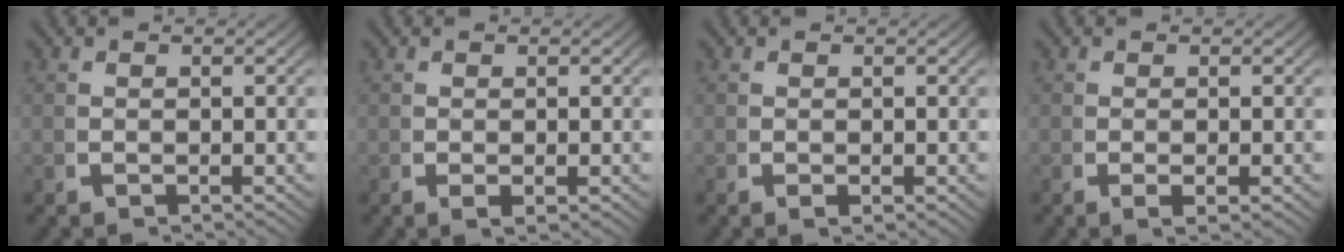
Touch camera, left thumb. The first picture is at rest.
{"total": 0.9, "force": [0.0, 0.4, 0.8], "torque": [-0.023, -0.004, 0.003]}
{"total": 0.6, "force": [0.0, 0.3, 0.5], "torque": [-0.014, -0.004, 0.002]}
{"total": 1.1, "force": [-0.1, 0.3, 1.1], "torque": [-0.029, -0.005, 0.000]}